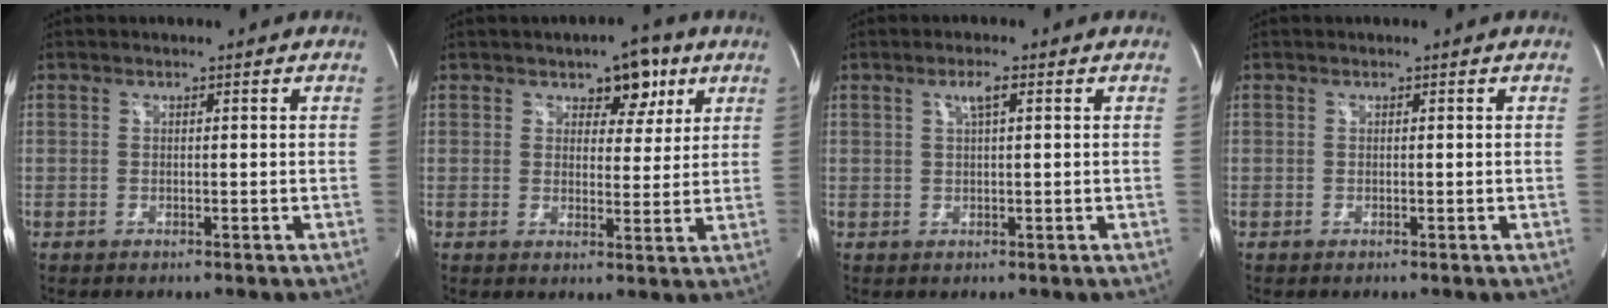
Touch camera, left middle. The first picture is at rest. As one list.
[{"total": 5.9, "force": [3.3, 3.2, 3.7], "torque": [-0.040, 0.010, 0.046]}, {"total": 2.1, "force": [0.9, 0.1, 1.9], "torque": [-0.038, 0.002, 0.016]}, {"total": 0.0}]